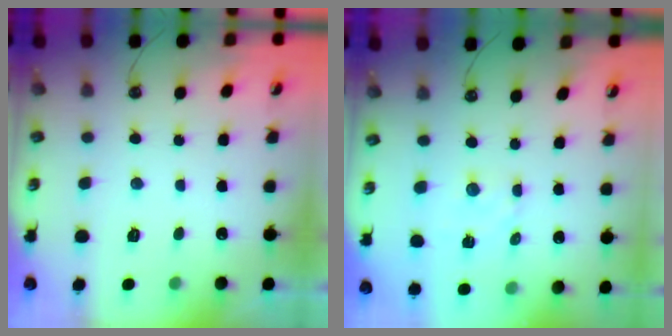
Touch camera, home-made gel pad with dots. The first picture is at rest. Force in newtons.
{"total": 3.4, "press": 3.4, "slide": 0.5}